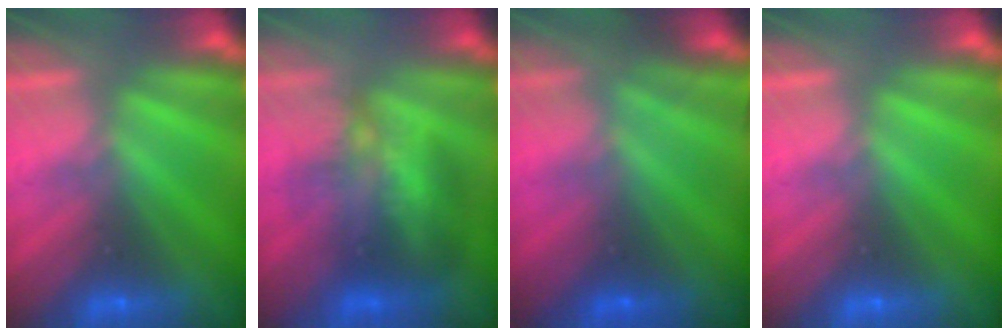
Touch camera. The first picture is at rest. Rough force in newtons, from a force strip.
{"total": 3.6}
{"total": 4.5}
{"total": 0.0}